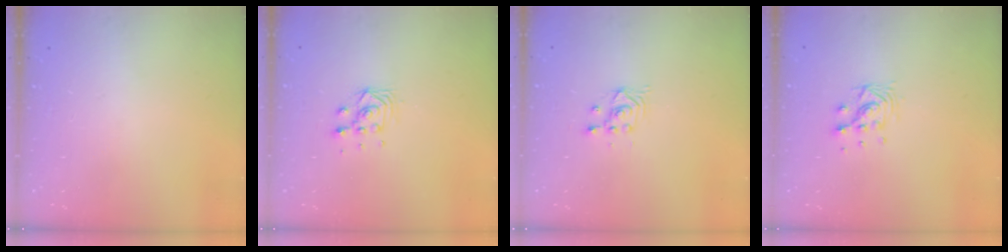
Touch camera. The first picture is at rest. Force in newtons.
{"total": 7.3, "press": 7.3, "slide": 0.4}
{"total": 2.5, "press": 2.5, "slide": 0.2}
{"total": 7.0, "press": 7.0, "slide": 0.2}